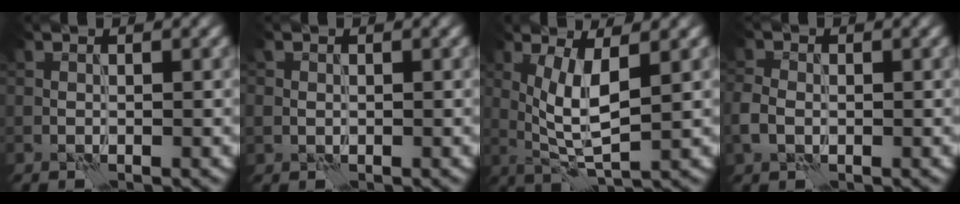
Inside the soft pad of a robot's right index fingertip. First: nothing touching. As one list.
[{"total": 1.1, "force": [0.3, 1.1, 0.2], "torque": [-0.001, -0.002, 0.006]}, {"total": 4.7, "force": [1.1, 1.4, 4.3], "torque": [-0.088, -0.007, 0.025]}, {"total": 2.1, "force": [-0.3, 1.7, 1.1], "torque": [-0.029, -0.001, -0.014]}]